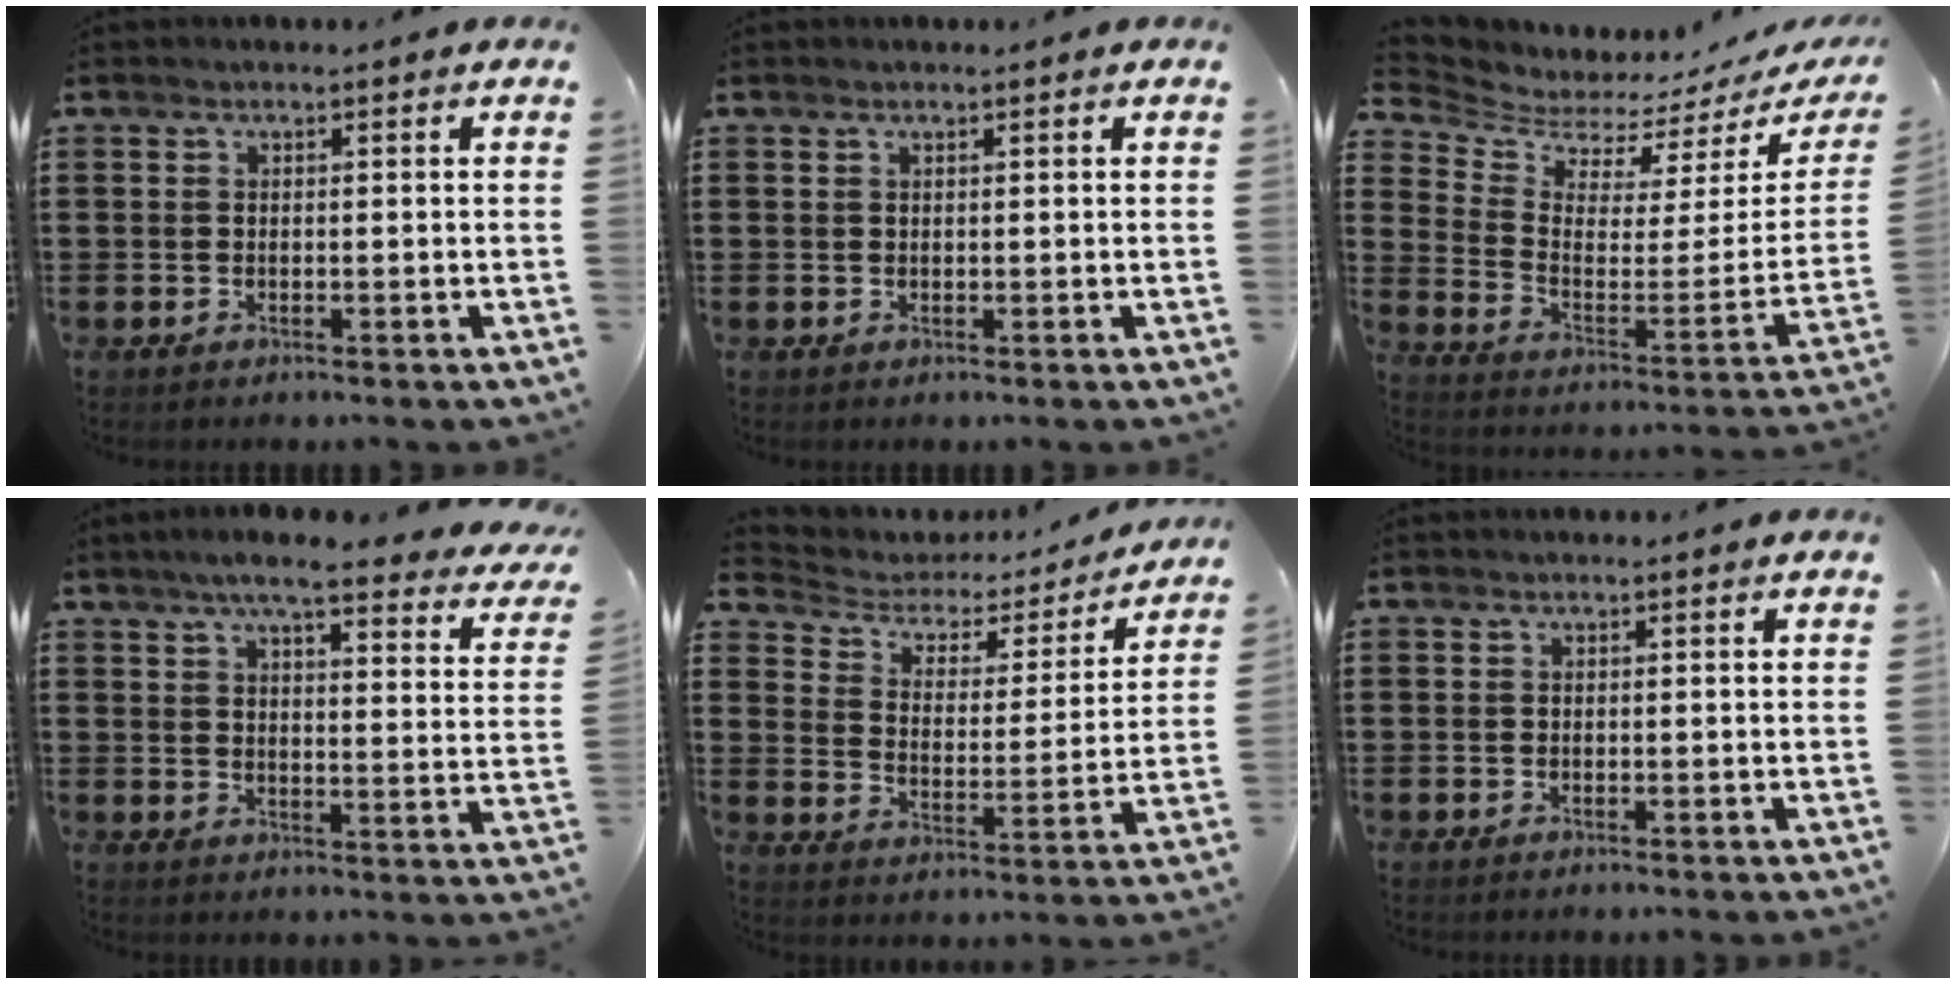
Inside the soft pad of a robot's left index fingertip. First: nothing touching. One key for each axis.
{"total": 0.5, "fx": 0.4, "fy": 0.0, "fz": 0.4, "tx": -0.008, "ty": -0.001, "tz": 0.008}
{"total": 4.8, "fx": 4.7, "fy": 1.0, "fz": 0.1, "tx": -0.037, "ty": -0.050, "tz": 0.077}
{"total": 6.9, "fx": 5.7, "fy": 0.4, "fz": 3.8, "tx": -0.076, "ty": -0.026, "tz": 0.095}
{"total": 3.2, "fx": 2.5, "fy": 1.8, "fz": 1.0, "tx": -0.041, "ty": -0.017, "tz": 0.031}
{"total": 0.0}